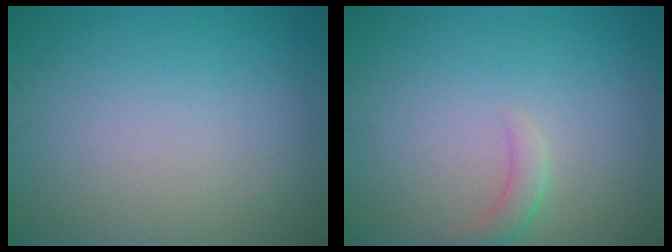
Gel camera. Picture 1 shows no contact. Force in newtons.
{"total": 1.6, "press": 1.5, "slide": 0.2}